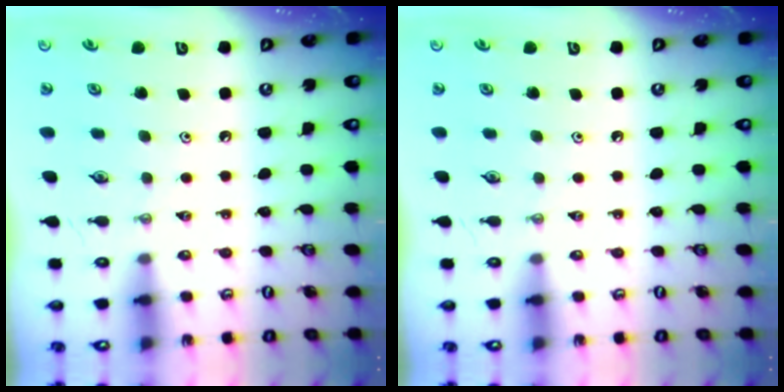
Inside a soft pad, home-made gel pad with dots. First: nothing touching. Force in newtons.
{"total": 0.0}